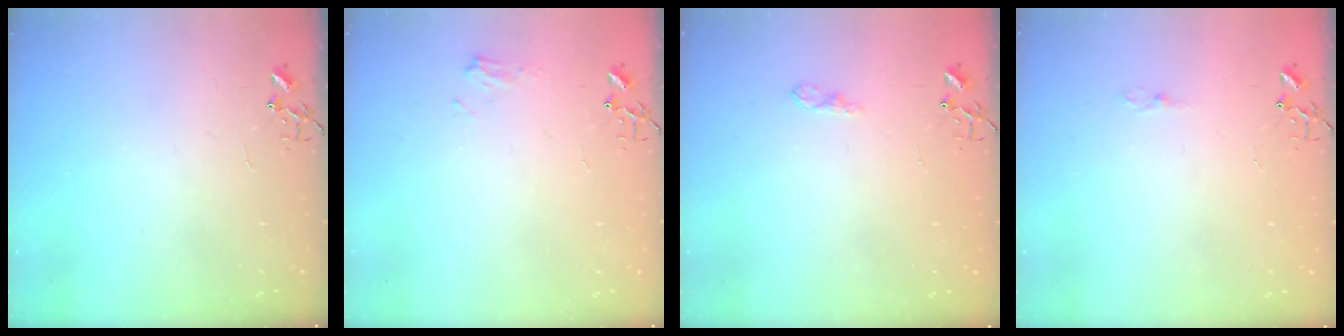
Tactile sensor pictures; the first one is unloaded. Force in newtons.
{"total": 6.4, "press": 6.4, "slide": 0.2}
{"total": 5.9, "press": 5.9, "slide": 0.7}
{"total": 2.7, "press": 2.7, "slide": 0.4}